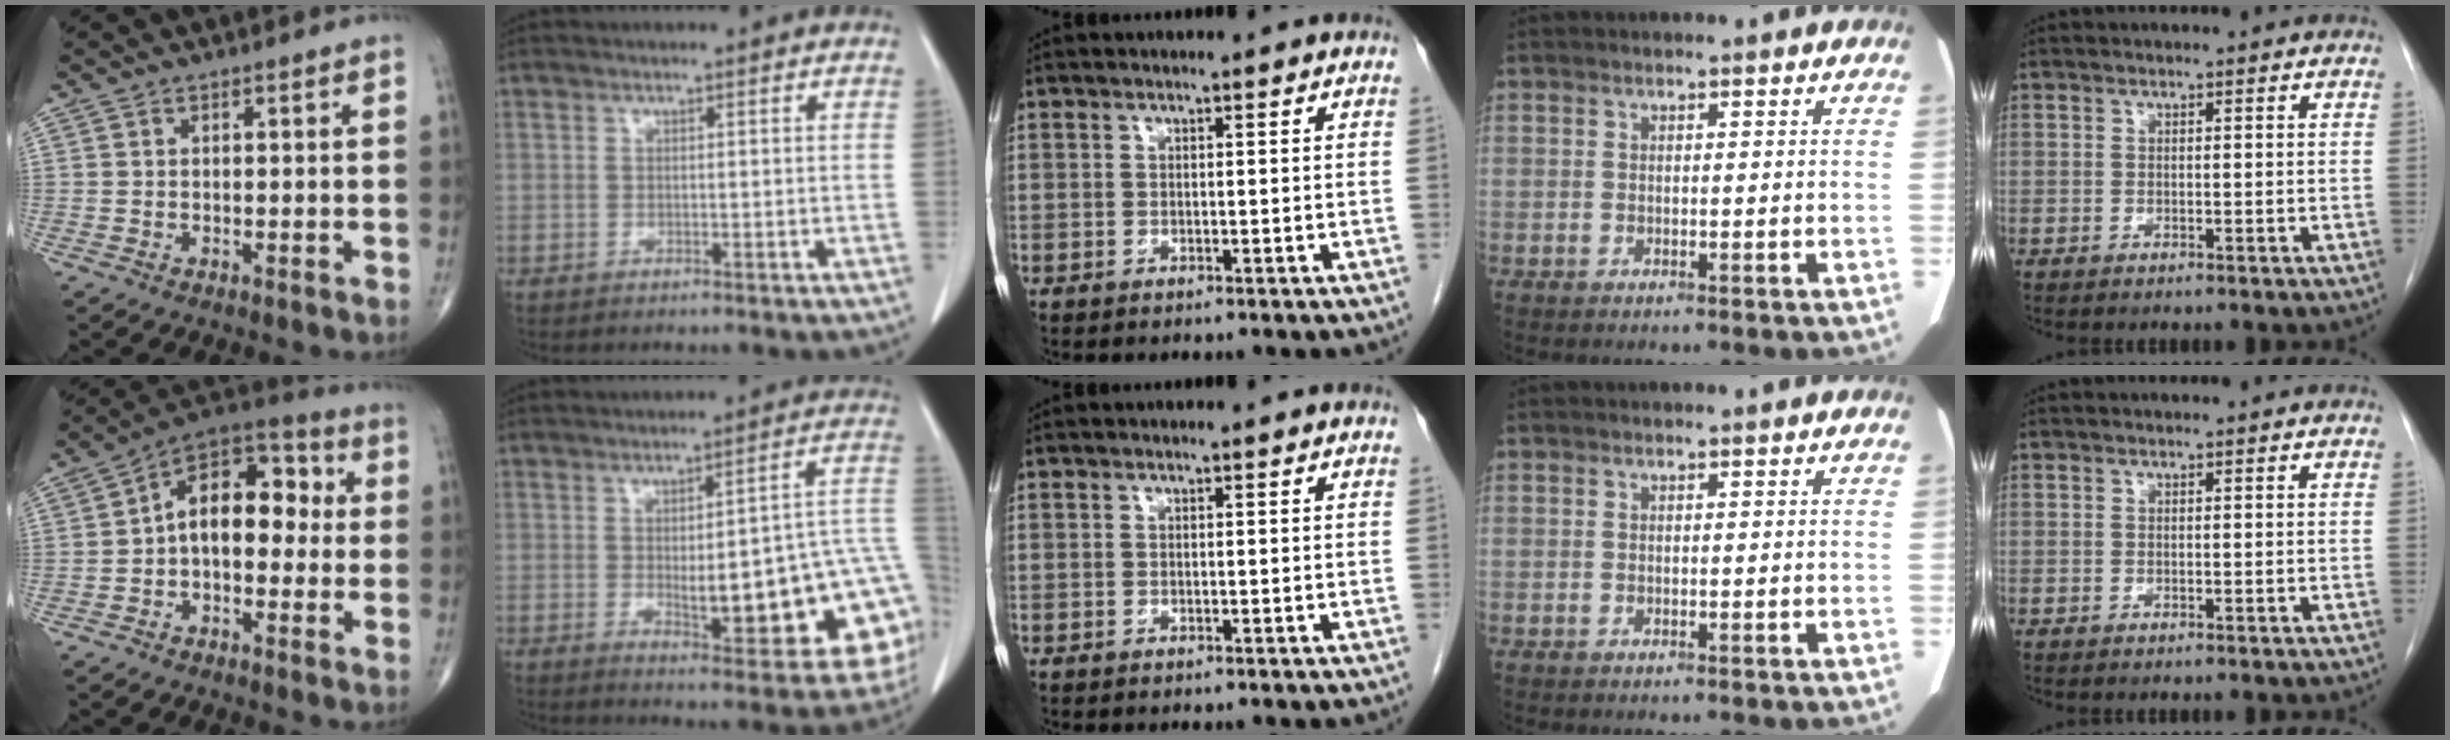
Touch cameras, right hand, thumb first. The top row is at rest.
{"thumb": {"total": 14.0, "force": [0.1, 8.5, 11.1], "torque": [-0.132, 0.047, -0.014]}, "index": {"total": 20.1, "force": [-3.4, 5.0, 19.2], "torque": [-0.171, 0.027, -0.019]}}